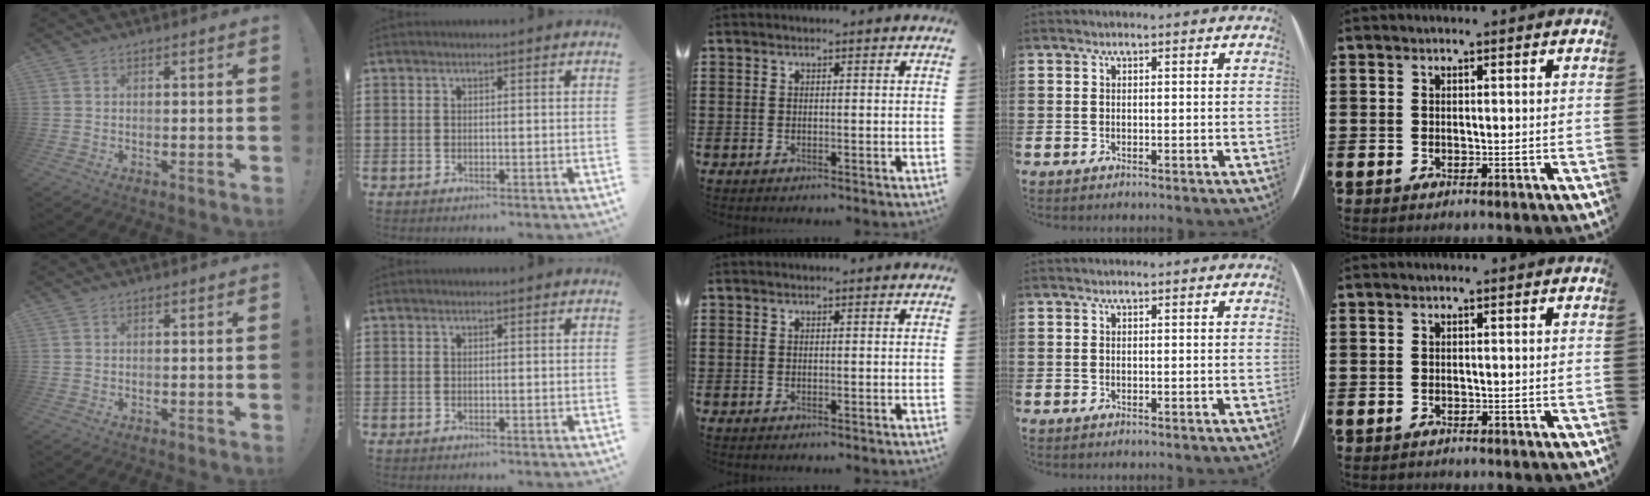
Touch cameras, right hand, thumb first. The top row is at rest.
{}